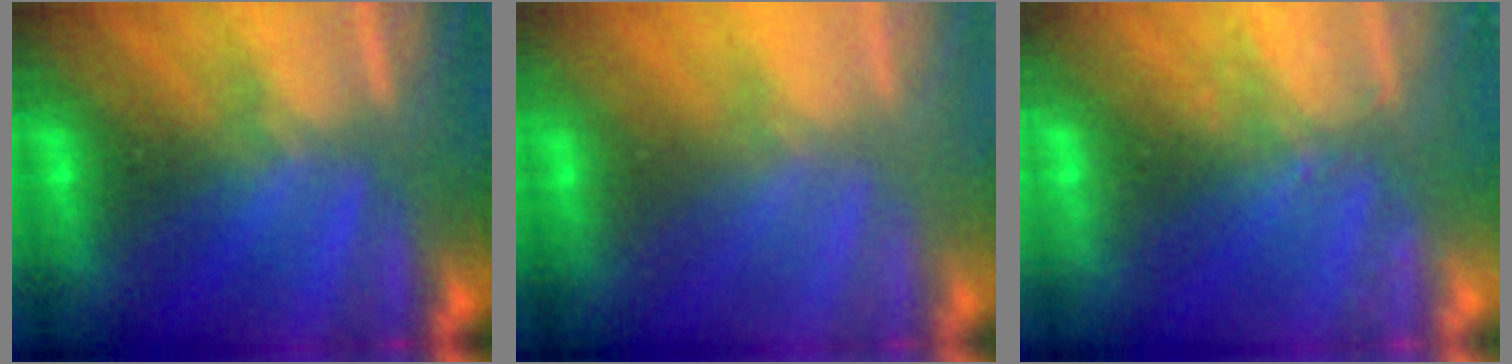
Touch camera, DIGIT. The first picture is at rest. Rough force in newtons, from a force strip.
{"total": 2.8}
{"total": 2.5}